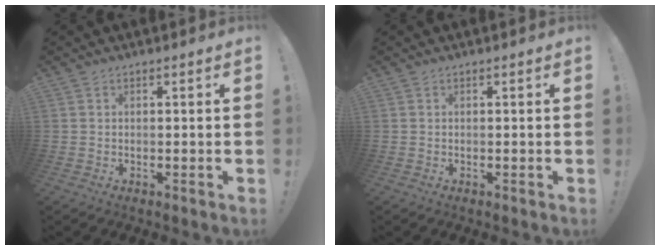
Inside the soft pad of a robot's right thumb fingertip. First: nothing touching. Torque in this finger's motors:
{"motor_torque": [-0.03, 0.03, -0.03, 0.03, 0.10]}